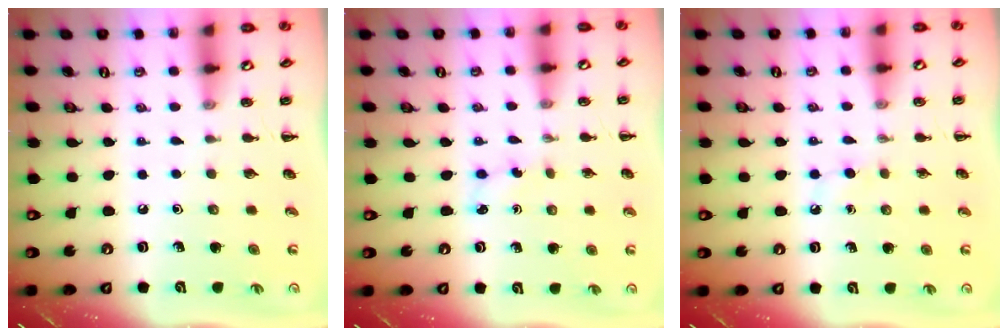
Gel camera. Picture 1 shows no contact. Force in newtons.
{"total": 2.6, "press": 2.5, "slide": 0.8}
{"total": 2.5, "press": 2.3, "slide": 1.0}